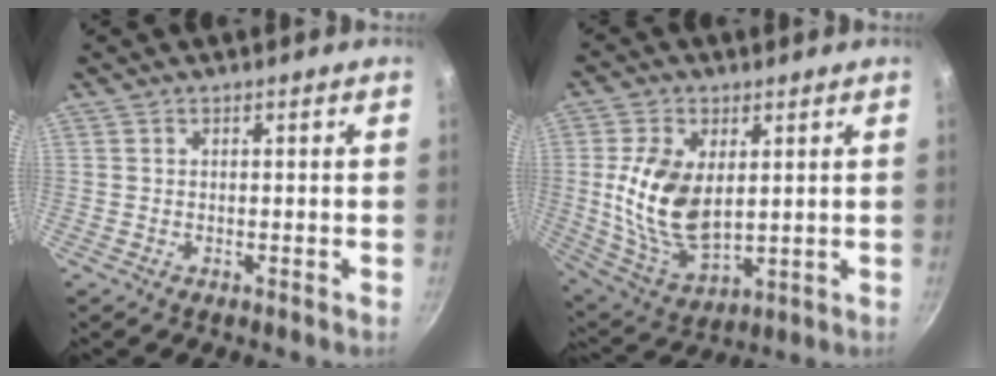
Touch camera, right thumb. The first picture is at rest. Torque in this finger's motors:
{"motor_torque": [-0.08, 0.63, 1.35, -0.55, 0.23]}